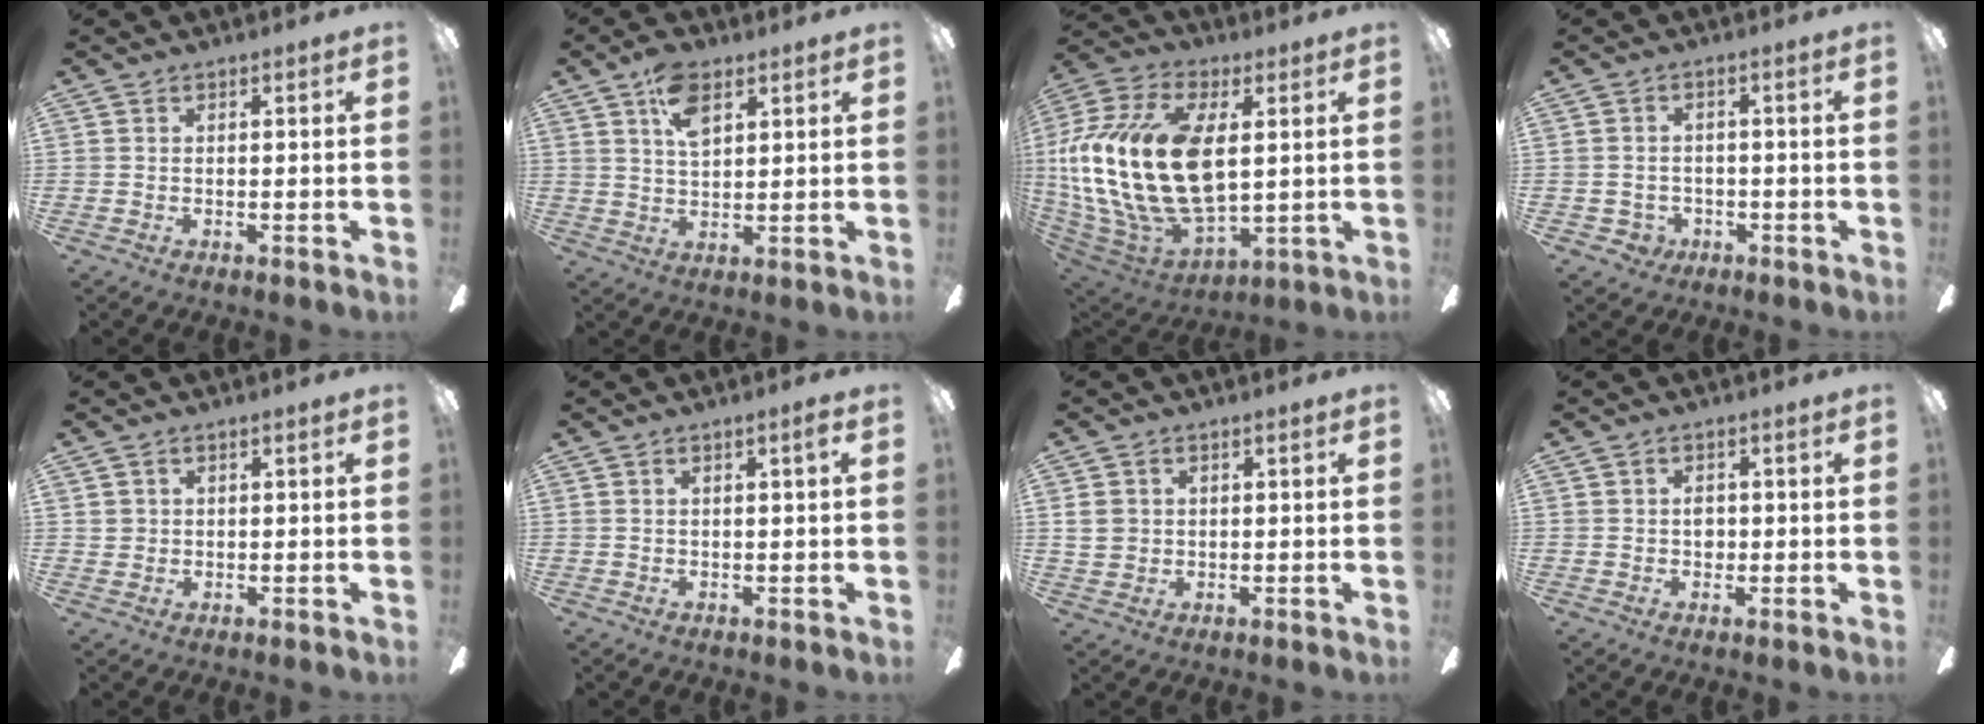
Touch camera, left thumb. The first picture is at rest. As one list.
[{"total": 8.2, "force": [4.3, 4.3, 5.5], "torque": [-0.094, -0.003, 0.076]}, {"total": 25.7, "force": [3.1, 14.3, 21.1], "torque": [-0.472, -0.007, 0.057]}, {"total": 3.1, "force": [-1.0, 2.8, 0.7], "torque": [-0.014, 0.004, -0.019]}, {"total": 1.6, "force": [0.4, 1.5, 0.3], "torque": [-0.008, 0.005, 0.006]}, {"total": 1.6, "force": [0.6, 0.1, 1.5], "torque": [-0.028, 0.003, 0.009]}, {"total": 4.1, "force": [0.6, 3.7, 1.6], "torque": [-0.021, 0.002, 0.009]}, {"total": 2.5, "force": [0.1, 2.0, 1.6], "torque": [-0.022, 0.003, -0.001]}]